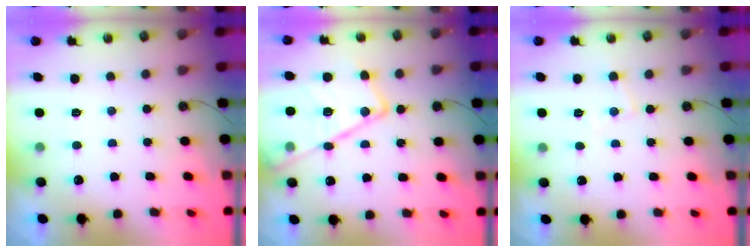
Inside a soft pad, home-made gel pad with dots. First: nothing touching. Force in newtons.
{"total": 21.8, "press": 21.7, "slide": 2.1}
{"total": 5.0, "press": 5.0, "slide": 0.7}